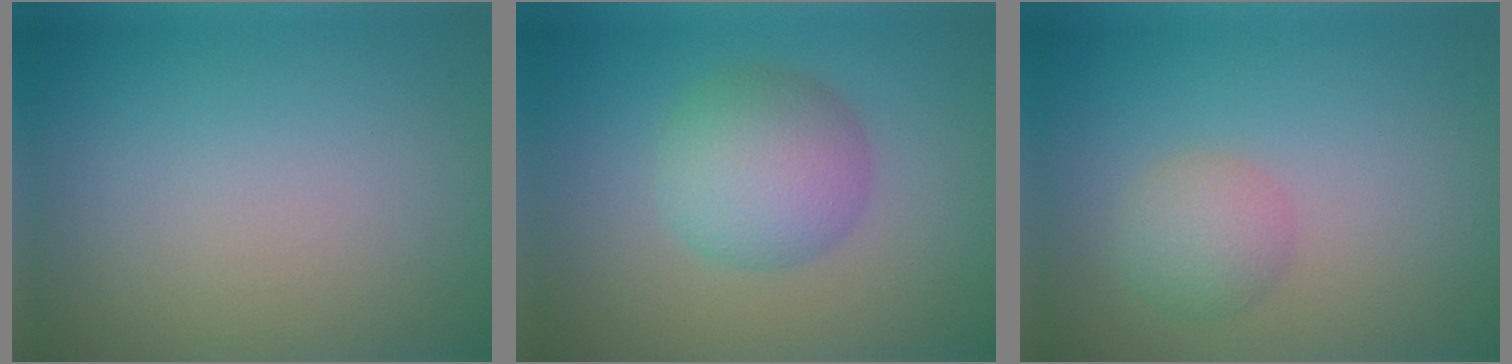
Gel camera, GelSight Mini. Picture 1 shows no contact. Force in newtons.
{"total": 4.9, "press": 4.9, "slide": 0.0}
{"total": 2.5, "press": 2.5, "slide": 0.0}